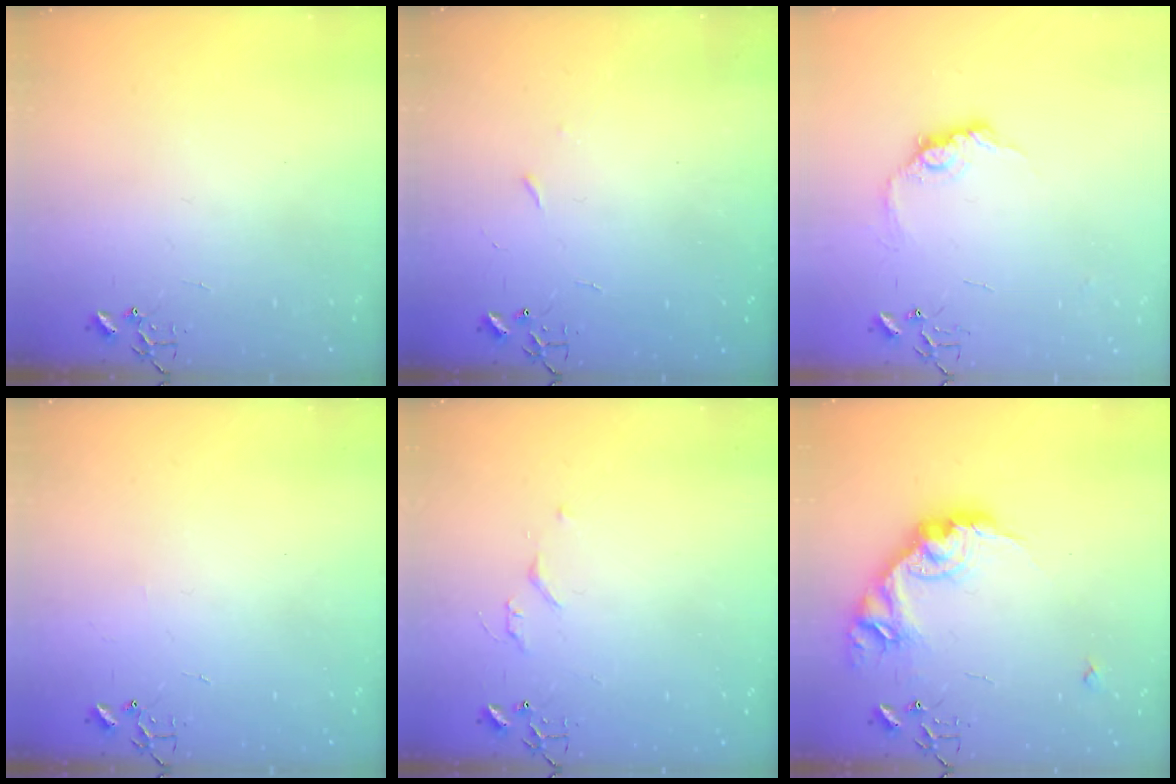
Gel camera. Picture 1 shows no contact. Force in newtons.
{"total": 2.6, "press": 2.5, "slide": 0.4}
{"total": 10.4, "press": 10.4, "slide": 0.3}
{"total": 1.8, "press": 1.8, "slide": 0.3}
{"total": 4.8, "press": 4.8, "slide": 0.7}
{"total": 17.4, "press": 17.4, "slide": 0.4}